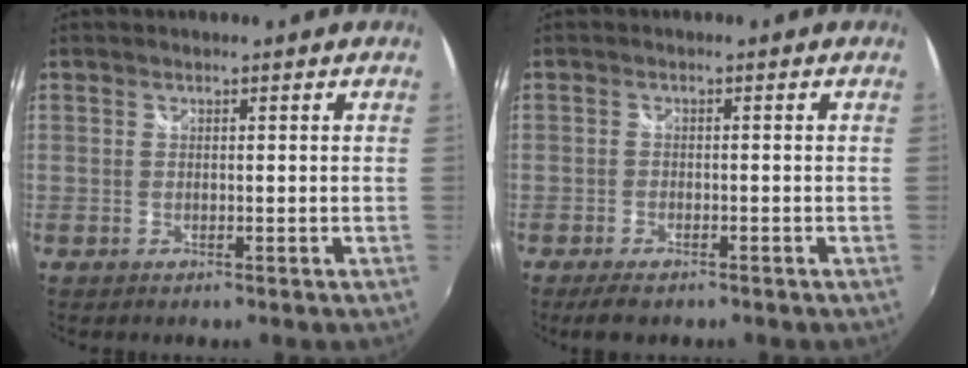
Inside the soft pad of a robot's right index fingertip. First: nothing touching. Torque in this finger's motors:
{"motor_torque": [0.22, -0.17, 0.04, 0.00]}